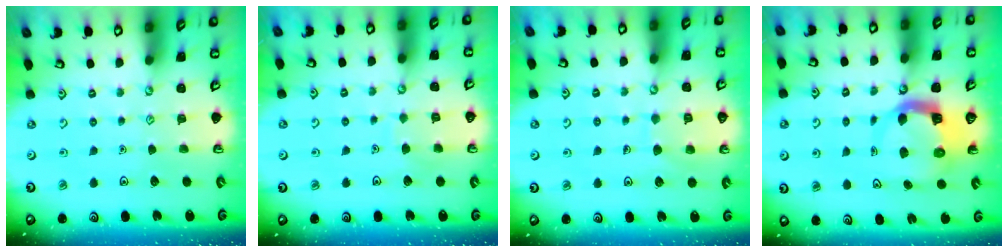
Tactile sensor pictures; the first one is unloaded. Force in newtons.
{"total": 4.5, "press": 4.5, "slide": 0.6}
{"total": 6.8, "press": 6.8, "slide": 0.6}
{"total": 6.8, "press": 6.7, "slide": 1.0}